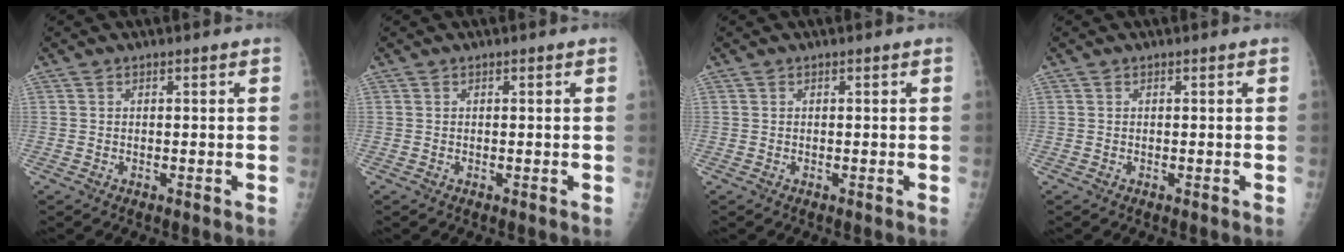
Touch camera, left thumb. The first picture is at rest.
{"total": 0.0}
{"total": 0.0}
{"total": 0.0}